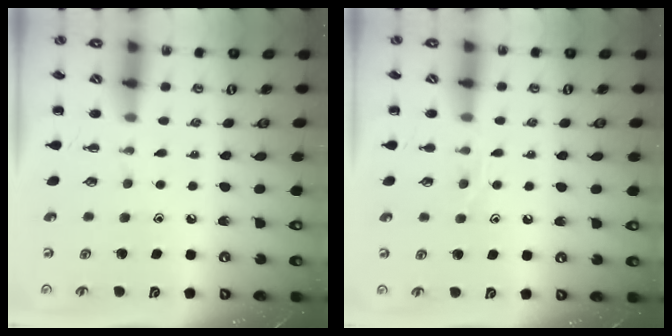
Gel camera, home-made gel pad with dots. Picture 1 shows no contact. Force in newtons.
{"total": 7.0, "press": 7.0, "slide": 0.8}